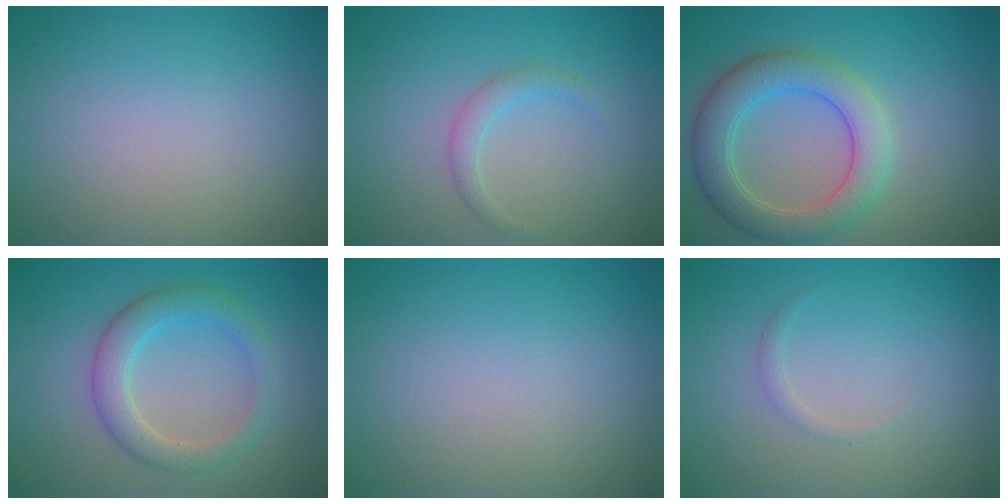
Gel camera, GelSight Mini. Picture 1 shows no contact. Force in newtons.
{"total": 1.4, "press": 1.4, "slide": 0.0}
{"total": 5.5, "press": 5.4, "slide": 0.3}
{"total": 3.5, "press": 3.5, "slide": 0.2}
{"total": 0.0}
{"total": 0.6, "press": 0.6, "slide": 0.0}